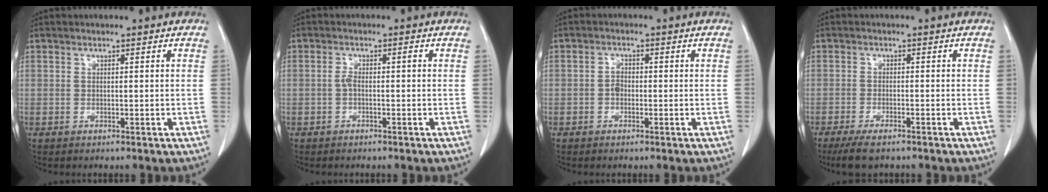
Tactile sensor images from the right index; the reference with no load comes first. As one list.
[{"total": 1.8, "force": [-0.3, 0.5, 1.7], "torque": [-0.034, 0.006, -0.005]}, {"total": 1.7, "force": [-0.4, 1.2, 1.1], "torque": [-0.017, 0.006, -0.009]}, {"total": 4.7, "force": [-3.5, 1.2, 2.9], "torque": [-0.055, -0.009, -0.060]}]